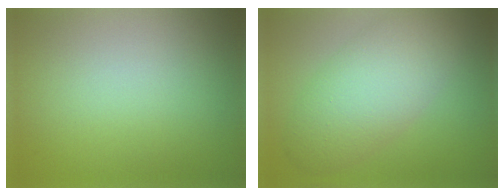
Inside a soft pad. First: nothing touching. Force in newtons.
{"total": 6.8, "press": 6.8, "slide": 0.5}